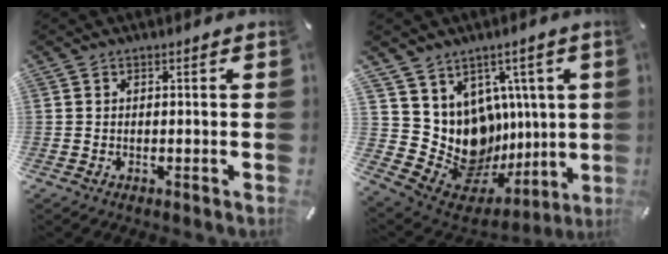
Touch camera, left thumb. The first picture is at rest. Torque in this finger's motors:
{"motor_torque": [0.01, 0.44, 0.21, 0.14, 0.15]}